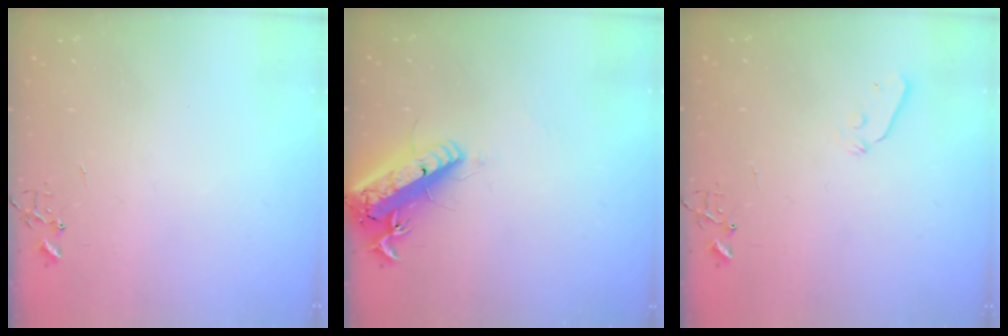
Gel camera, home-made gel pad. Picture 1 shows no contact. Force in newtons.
{"total": 17.6, "press": 17.3, "slide": 3.4}
{"total": 4.0, "press": 4.0, "slide": 0.5}